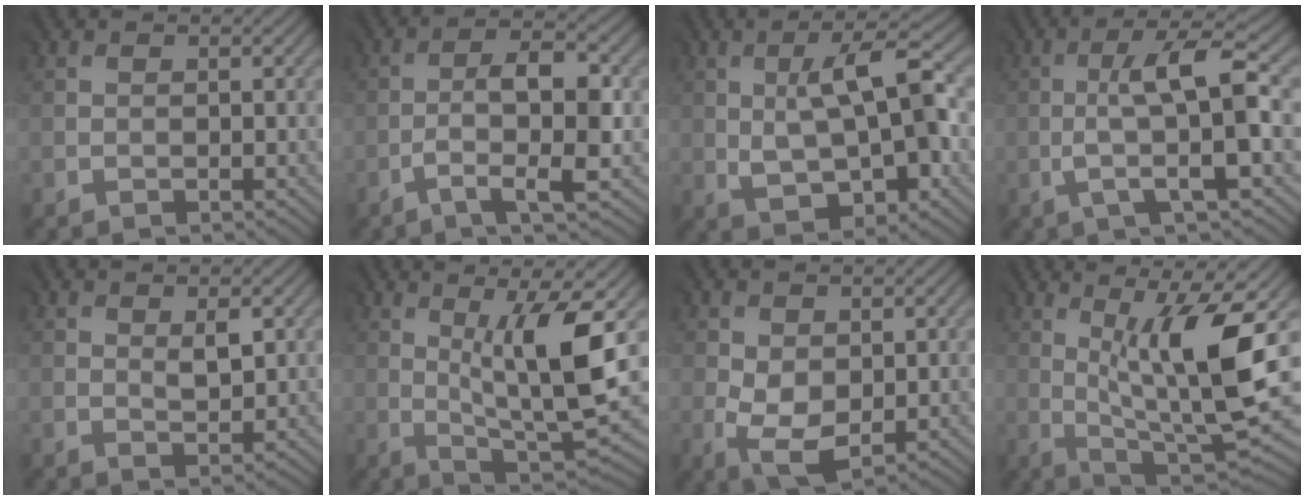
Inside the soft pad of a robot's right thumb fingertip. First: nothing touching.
{"total": 6.5, "force": [-2.2, 1.4, 5.9], "torque": [-0.099, 0.011, -0.044]}
{"total": 9.2, "force": [0.6, 3.7, 8.5], "torque": [-0.150, 0.003, 0.015]}
{"total": 7.6, "force": [-0.3, 1.2, 7.5], "torque": [-0.126, 0.020, -0.011]}
{"total": 2.2, "force": [1.0, 0.9, 1.7], "torque": [-0.034, -0.007, 0.024]}
{"total": 12.0, "force": [1.9, 2.6, 11.5], "torque": [-0.185, -0.004, 0.045]}
{"total": 5.2, "force": [-0.3, 3.5, 3.8], "torque": [-0.092, -0.010, -0.001]}
{"total": 13.9, "force": [2.3, 3.4, 13.3], "torque": [-0.211, 0.001, 0.054]}